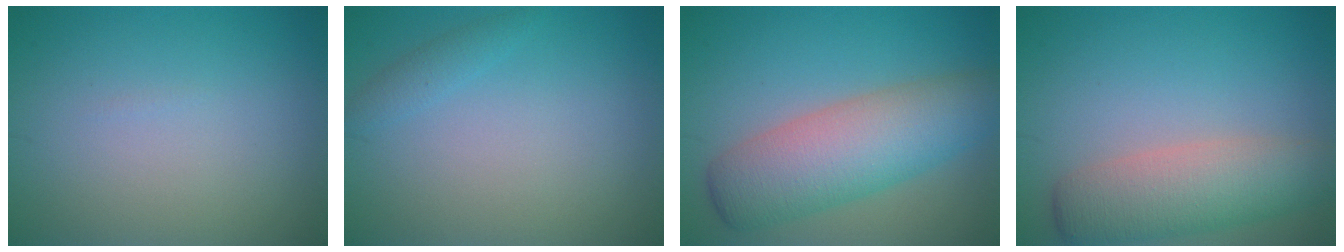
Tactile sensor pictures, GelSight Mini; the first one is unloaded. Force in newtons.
{"total": 1.2, "press": 1.2, "slide": 0.1}
{"total": 7.6, "press": 7.6, "slide": 0.2}
{"total": 5.6, "press": 5.5, "slide": 0.3}